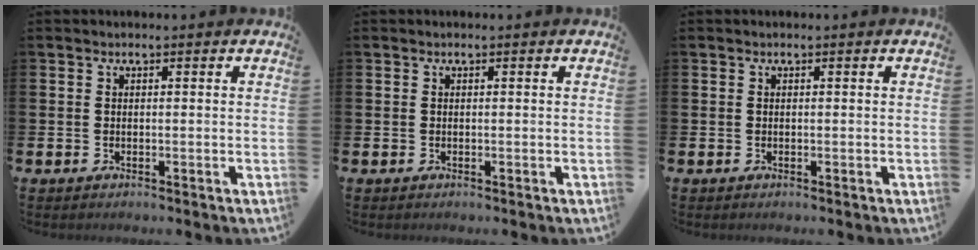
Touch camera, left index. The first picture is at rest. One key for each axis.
{"total": 0.0}
{"total": 0.0}